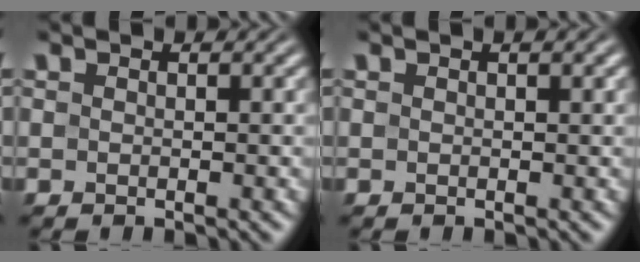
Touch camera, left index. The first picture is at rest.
{"total": 0.9, "force": [0.5, 0.1, 0.8], "torque": [-0.011, 0.005, 0.008]}